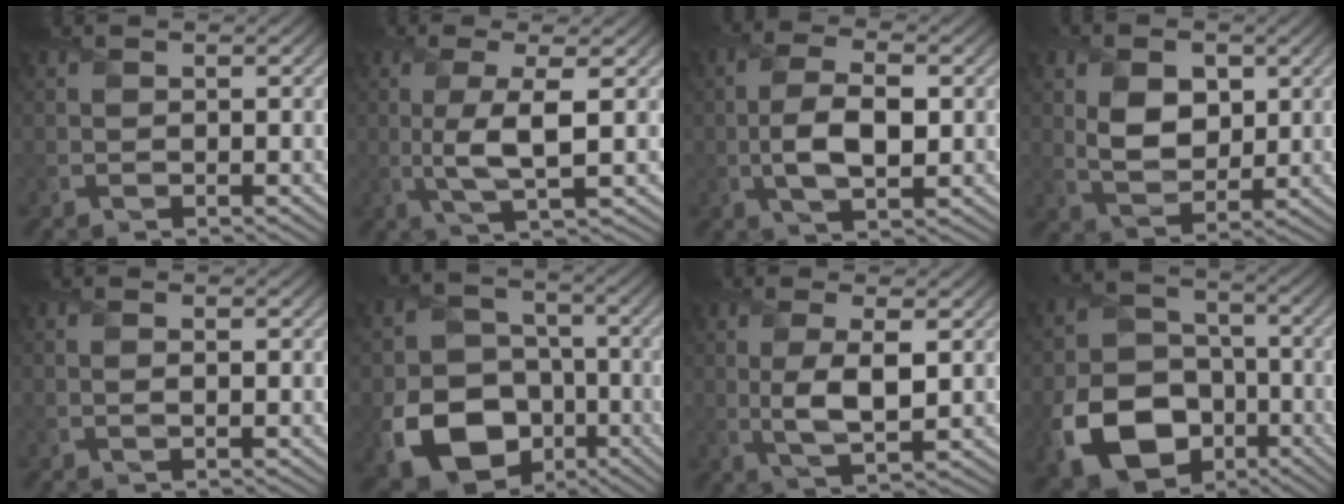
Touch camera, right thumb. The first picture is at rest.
{"total": 5.6, "force": [0.1, 1.1, 5.4], "torque": [-0.110, 0.002, 0.001]}
{"total": 6.9, "force": [-0.5, 3.3, 6.1], "torque": [-0.133, -0.003, -0.010]}
{"total": 6.6, "force": [1.4, 4.4, 4.6], "torque": [-0.090, -0.002, 0.026]}
{"total": 0.7, "force": [0.0, 0.1, 0.7], "torque": [-0.014, 0.001, 0.000]}
{"total": 14.3, "force": [-5.6, 11.1, 7.0], "torque": [-0.160, -0.058, -0.100]}
{"total": 5.6, "force": [0.3, 1.8, 5.3], "torque": [-0.113, -0.007, 0.009]}
{"total": 13.5, "force": [-5.5, 9.9, 7.3], "torque": [-0.162, -0.042, -0.107]}